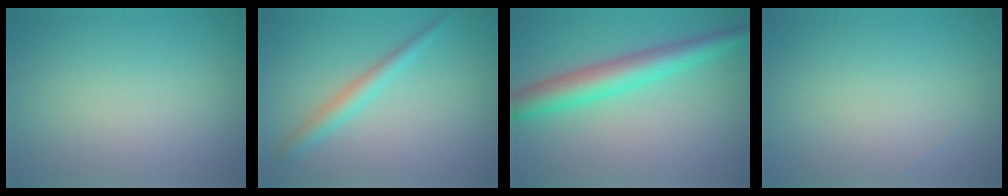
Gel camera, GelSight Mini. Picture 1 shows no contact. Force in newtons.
{"total": 2.2, "press": 2.2, "slide": 0.1}
{"total": 5.0, "press": 5.0, "slide": 0.1}
{"total": 0.0}